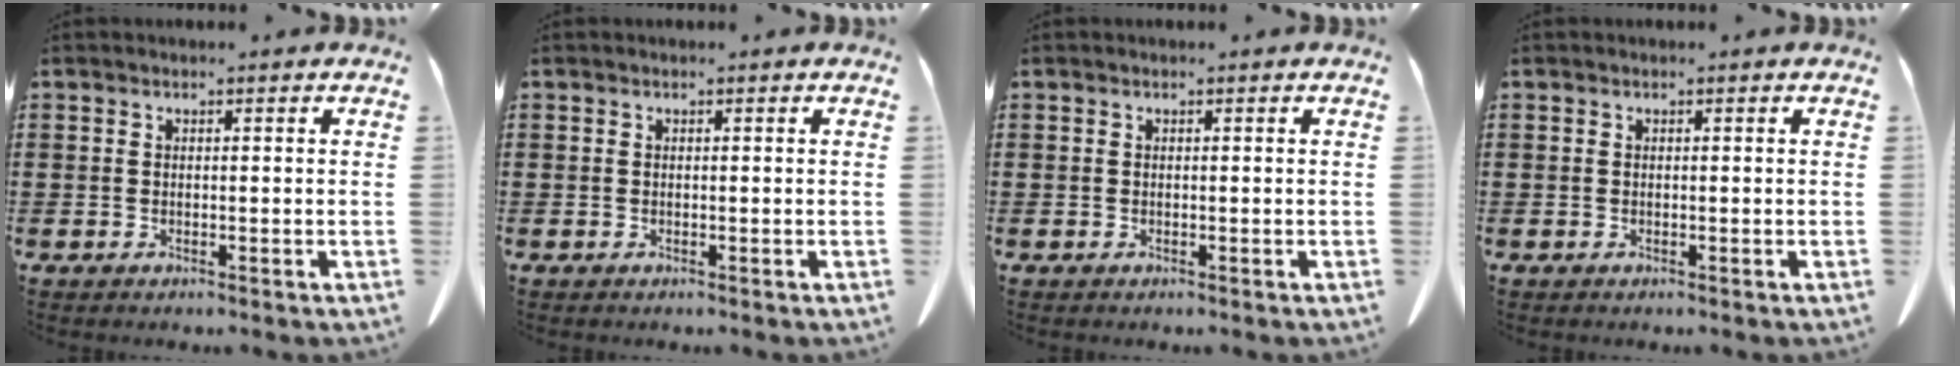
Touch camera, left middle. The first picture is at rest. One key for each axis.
{"total": 0.0}
{"total": 0.0}
{"total": 0.0}